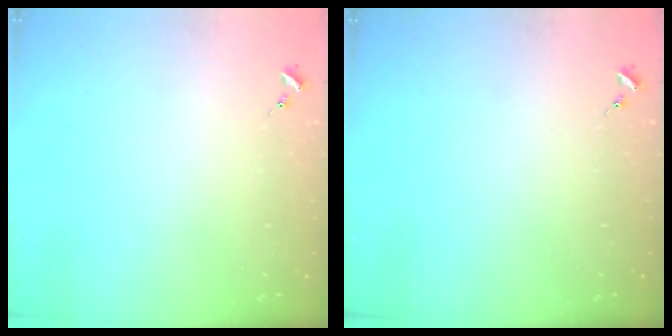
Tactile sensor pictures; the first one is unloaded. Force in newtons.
{"total": 0.0}